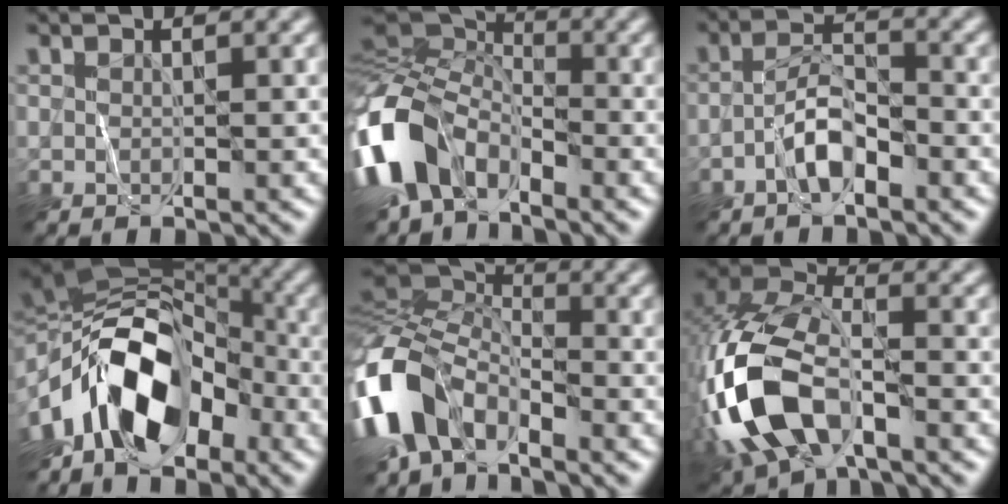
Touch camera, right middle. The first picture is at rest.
{"total": 12.0, "force": [-5.3, 7.7, 7.6], "torque": [-0.185, -0.022, -0.110]}
{"total": 3.3, "force": [-2.0, 1.1, 2.4], "torque": [-0.042, 0.012, -0.042]}
{"total": 11.9, "force": [-4.8, 6.9, 8.4], "torque": [-0.141, 0.016, -0.098]}
{"total": 10.6, "force": [-5.2, 6.5, 6.6], "torque": [-0.151, -0.015, -0.115]}
{"total": 12.6, "force": [-4.6, 6.9, 9.5], "torque": [-0.216, -0.003, -0.092]}